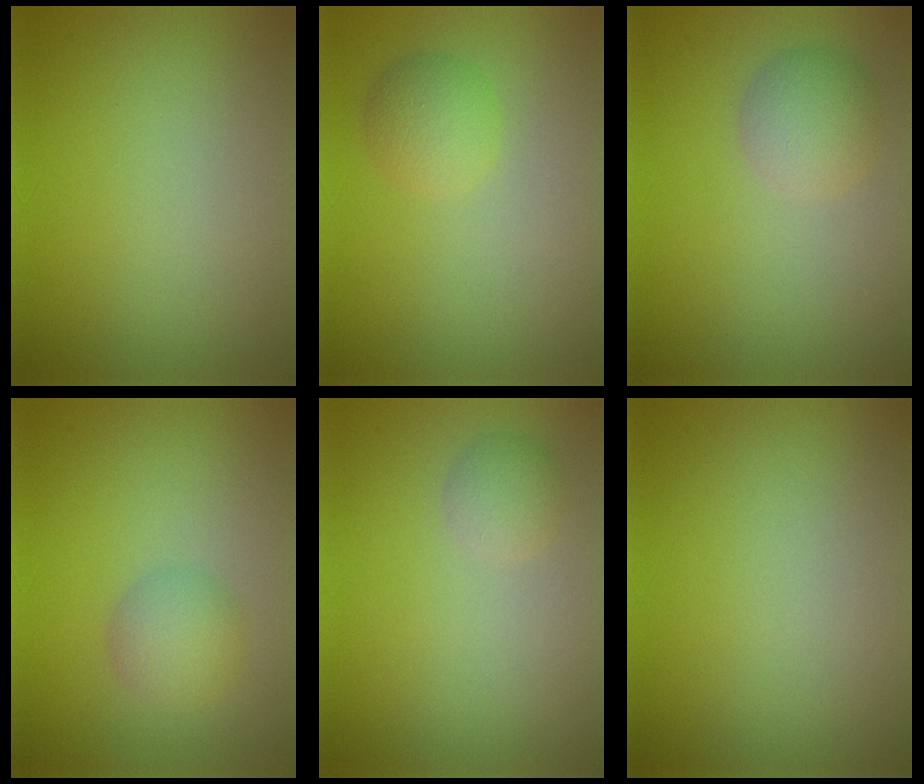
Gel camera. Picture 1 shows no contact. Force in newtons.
{"total": 2.2, "press": 2.2, "slide": 0.1}
{"total": 2.8, "press": 2.8, "slide": 0.1}
{"total": 2.4, "press": 2.4, "slide": 0.1}
{"total": 1.5, "press": 1.5, "slide": 0.0}
{"total": 0.0}